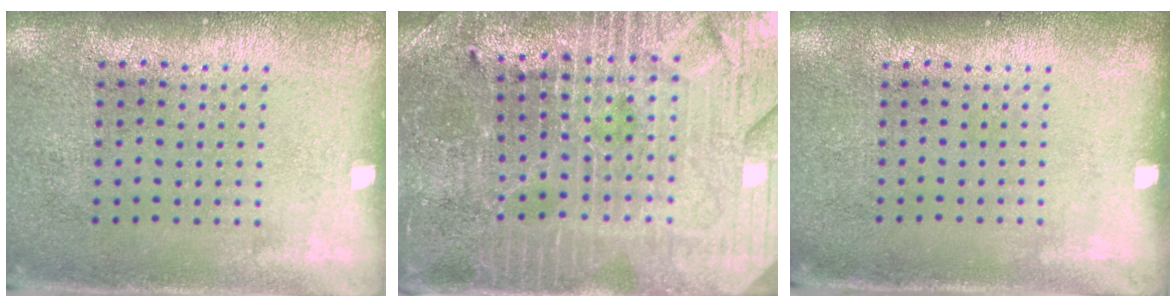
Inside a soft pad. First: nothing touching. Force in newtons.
{"total": 4.3, "press": 4.2, "slide": 1.0}
{"total": 0.0}